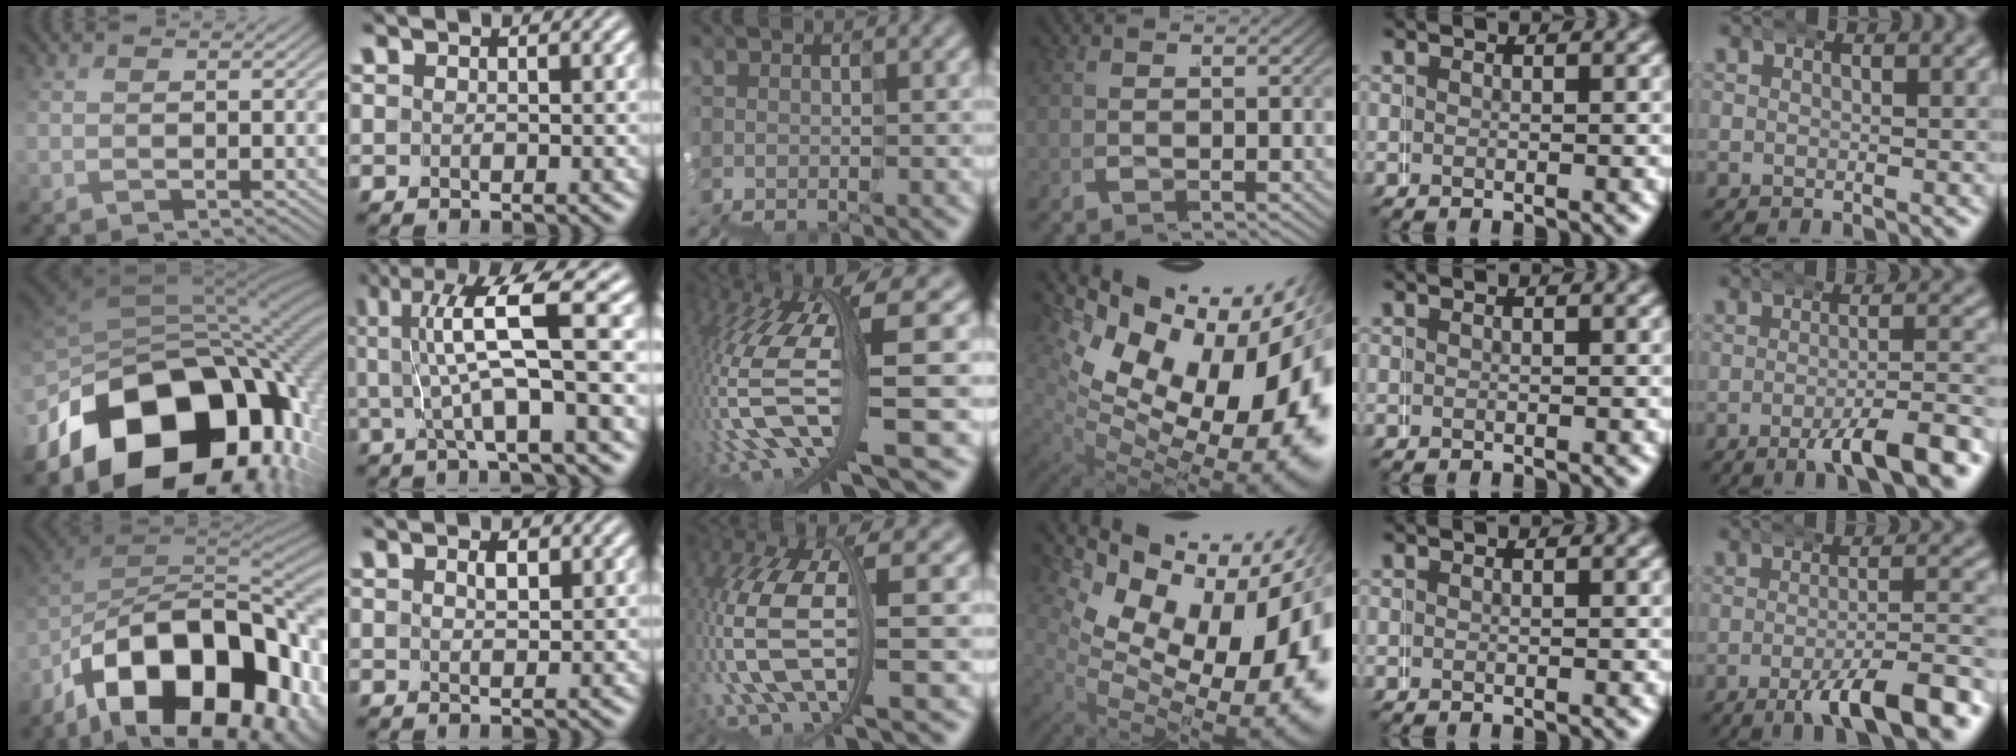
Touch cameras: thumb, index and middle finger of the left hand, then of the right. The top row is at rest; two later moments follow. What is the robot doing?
{"motion": "wrap", "object": "duck tape"}